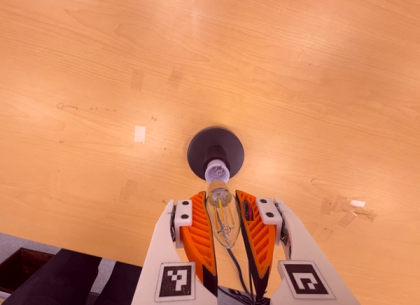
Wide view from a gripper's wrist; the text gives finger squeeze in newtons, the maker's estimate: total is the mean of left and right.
{"total": 21.6, "left": 24.3, "right": 19.0}